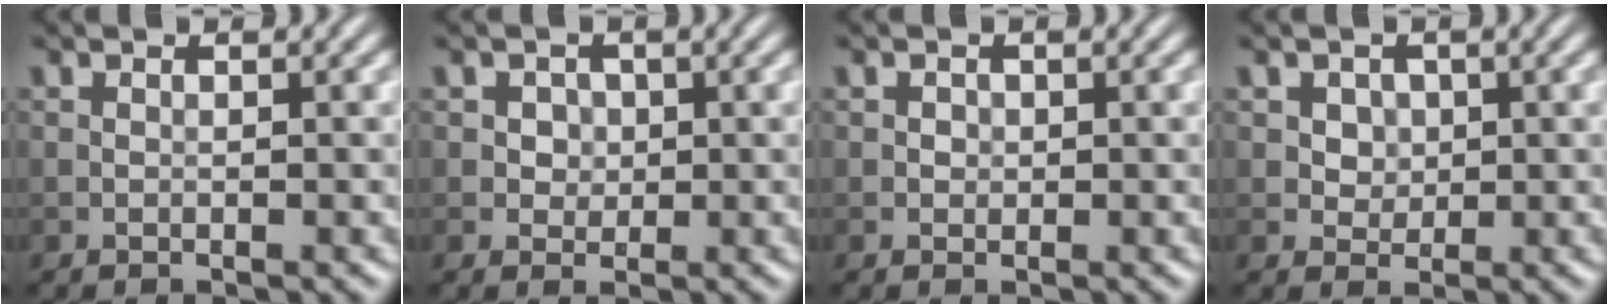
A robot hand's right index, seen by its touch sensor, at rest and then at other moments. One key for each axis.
{"total": 1.8, "fx": 0.5, "fy": 1.6, "fz": 0.7, "tx": -0.006, "ty": 0.002, "tz": 0.009}
{"total": 0.6, "fx": 0.1, "fy": 0.6, "fz": 0.2, "tx": 0.000, "ty": -0.003, "tz": 0.000}
{"total": 2.4, "fx": 0.9, "fy": 2.0, "fz": 1.1, "tx": -0.023, "ty": 0.000, "tz": 0.025}